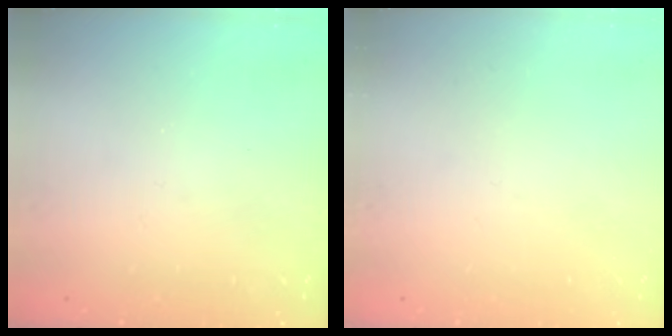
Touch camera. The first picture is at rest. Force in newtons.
{"total": 0.0}